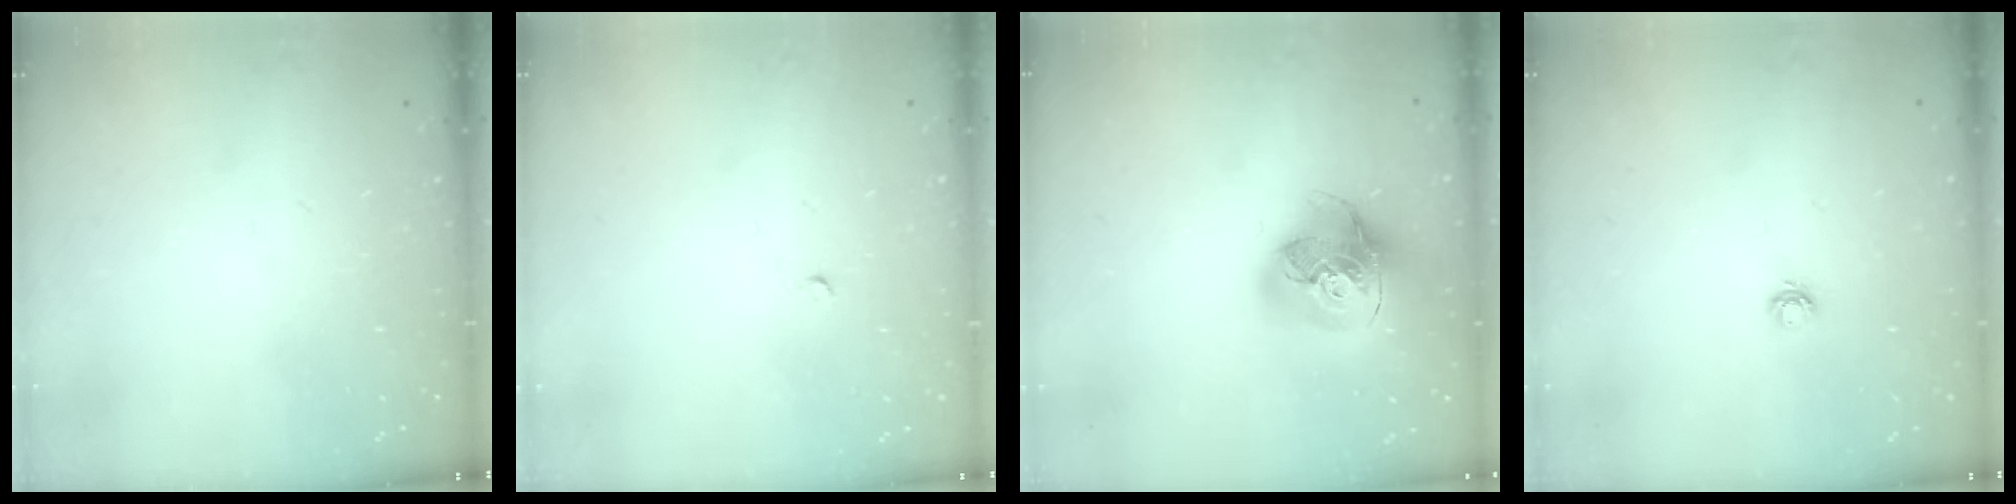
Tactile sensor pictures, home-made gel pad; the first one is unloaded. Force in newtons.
{"total": 2.0, "press": 2.0, "slide": 0.3}
{"total": 18.2, "press": 18.0, "slide": 2.2}
{"total": 3.9, "press": 3.9, "slide": 0.5}